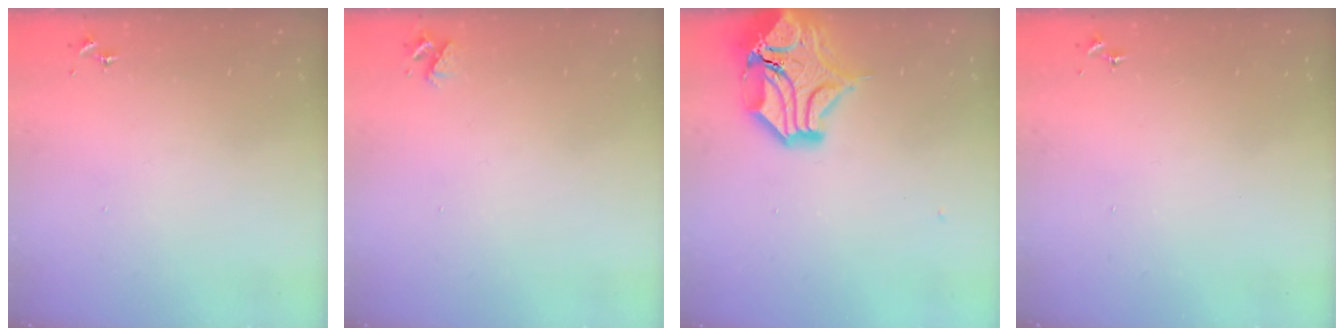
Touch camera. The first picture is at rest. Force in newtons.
{"total": 3.3, "press": 3.3, "slide": 0.5}
{"total": 16.7, "press": 16.5, "slide": 2.5}
{"total": 0.0}